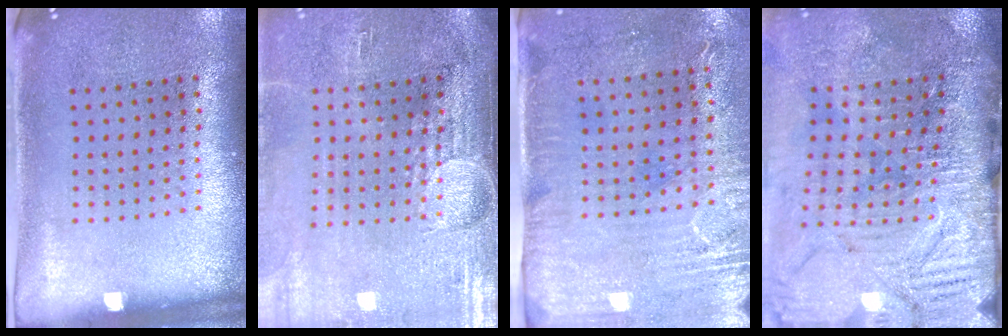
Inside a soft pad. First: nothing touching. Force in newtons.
{"total": 4.5, "press": 3.8, "slide": 2.5}
{"total": 3.0, "press": 2.4, "slide": 1.7}
{"total": 4.7, "press": 4.0, "slide": 2.5}